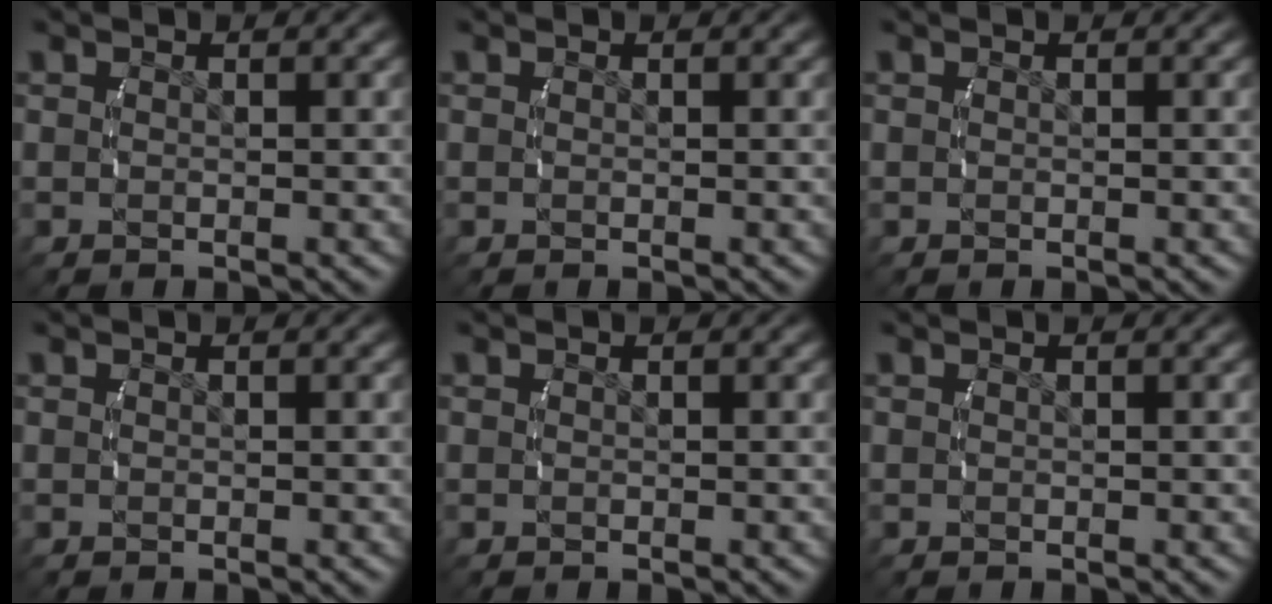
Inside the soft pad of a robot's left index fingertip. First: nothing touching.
{"total": 0.0}
{"total": 0.0}
{"total": 0.0}
{"total": 0.0}
{"total": 0.0}